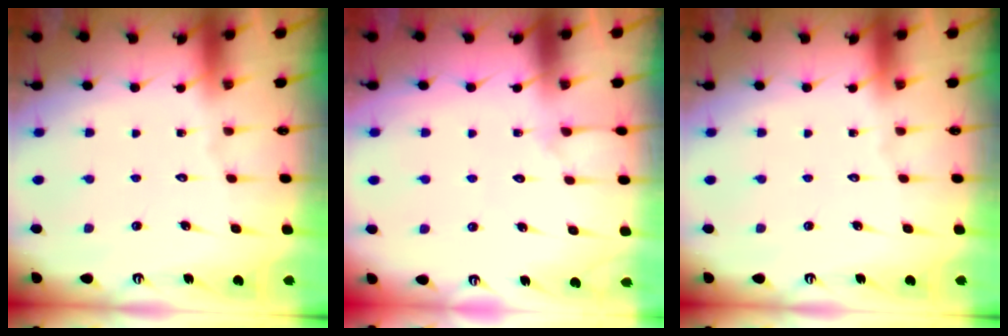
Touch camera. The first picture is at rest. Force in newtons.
{"total": 6.6, "press": 6.5, "slide": 0.6}
{"total": 0.0}